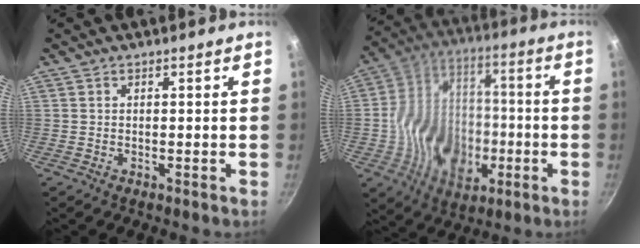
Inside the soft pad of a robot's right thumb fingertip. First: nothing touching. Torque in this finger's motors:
{"motor_torque": [1.99, 2.33, 0.46, 0.07, 0.19]}